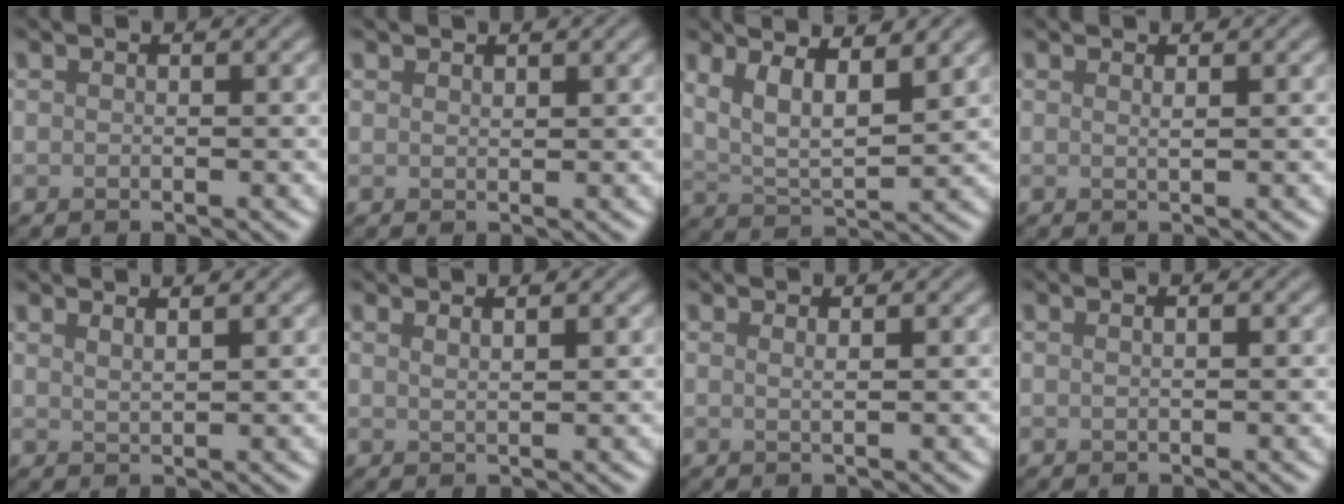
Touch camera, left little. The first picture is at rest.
{"total": 0.7, "force": [0.7, 0.2, 0.1], "torque": [-0.002, -0.002, 0.015]}
{"total": 6.2, "force": [3.3, 2.0, 4.9], "torque": [-0.087, 0.006, 0.051]}
{"total": 0.8, "force": [0.5, 0.2, 0.6], "torque": [0.000, -0.001, 0.006]}
{"total": 1.9, "force": [1.5, 0.6, 1.0], "torque": [-0.006, 0.008, 0.012]}
{"total": 1.5, "force": [1.1, 0.5, 0.8], "torque": [-0.003, 0.004, 0.009]}
{"total": 1.0, "force": [0.6, 0.4, 0.8], "torque": [-0.003, -0.001, 0.004]}
{"total": 1.1, "force": [0.5, 0.4, 0.9], "torque": [-0.006, -0.003, 0.003]}